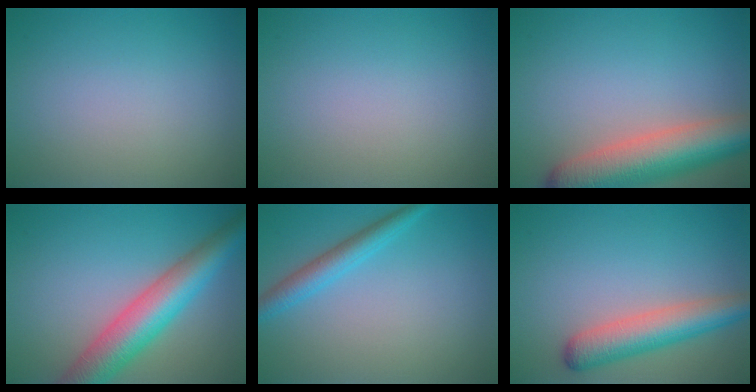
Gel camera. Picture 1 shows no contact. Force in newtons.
{"total": 0.0}
{"total": 8.3, "press": 8.2, "slide": 0.7}
{"total": 7.4, "press": 7.4, "slide": 0.3}
{"total": 2.8, "press": 2.8, "slide": 0.2}
{"total": 5.0, "press": 5.0, "slide": 0.2}